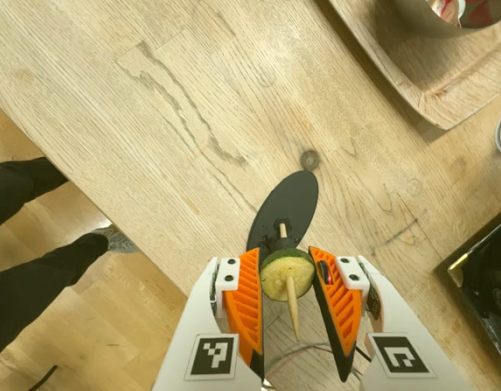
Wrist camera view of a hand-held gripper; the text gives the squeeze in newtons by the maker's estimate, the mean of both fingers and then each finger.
{"total": 10.3, "left": 10.0, "right": 10.6}